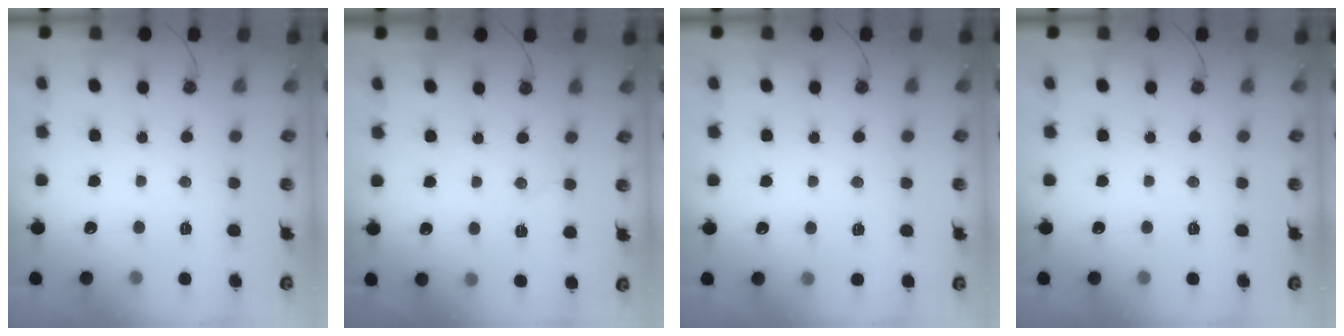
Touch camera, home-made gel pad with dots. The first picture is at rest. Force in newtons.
{"total": 4.8, "press": 4.5, "slide": 1.6}
{"total": 3.4, "press": 2.6, "slide": 2.2}
{"total": 0.0}